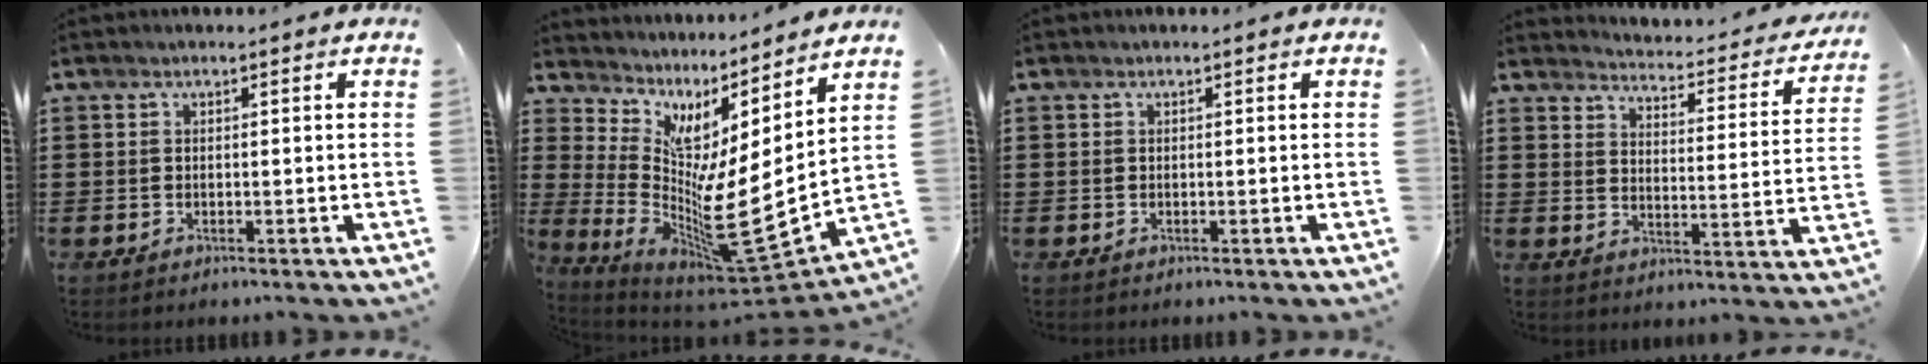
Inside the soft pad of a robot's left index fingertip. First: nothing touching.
{"total": 8.5, "force": [-2.5, 1.3, 8.0], "torque": [-0.141, -0.045, -0.056]}
{"total": 0.0}
{"total": 2.8, "force": [2.7, -0.1, 0.5], "torque": [-0.024, -0.034, 0.036]}